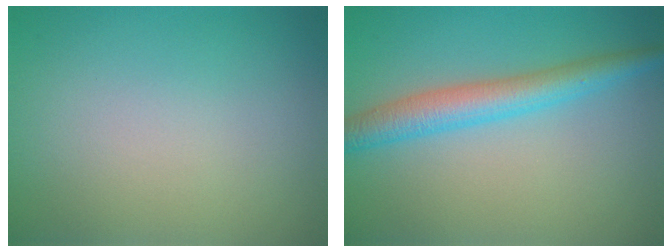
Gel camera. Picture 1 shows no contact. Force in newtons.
{"total": 4.3, "press": 4.3, "slide": 0.1}